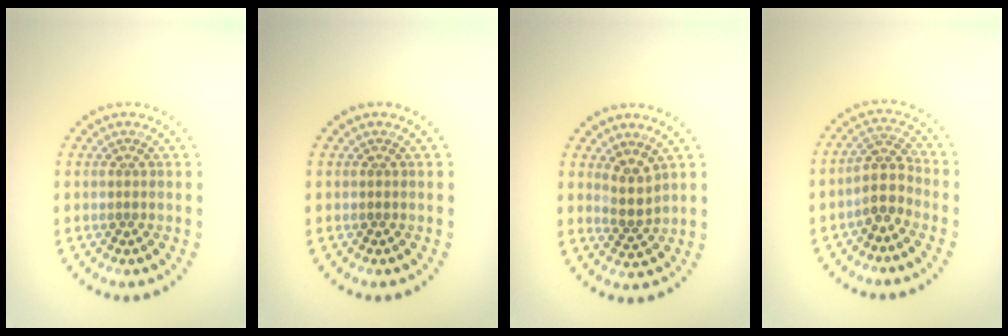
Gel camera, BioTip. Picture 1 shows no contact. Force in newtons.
{"total": 0.0}
{"total": 2.5, "press": 1.9, "slide": 1.6}
{"total": 2.9, "press": 2.4, "slide": 1.6}